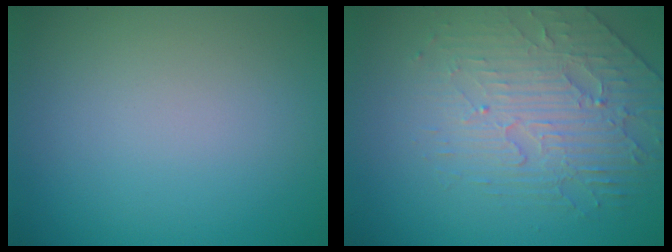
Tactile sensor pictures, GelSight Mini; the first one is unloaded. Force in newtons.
{"total": 4.1, "press": 3.7, "slide": 1.8}